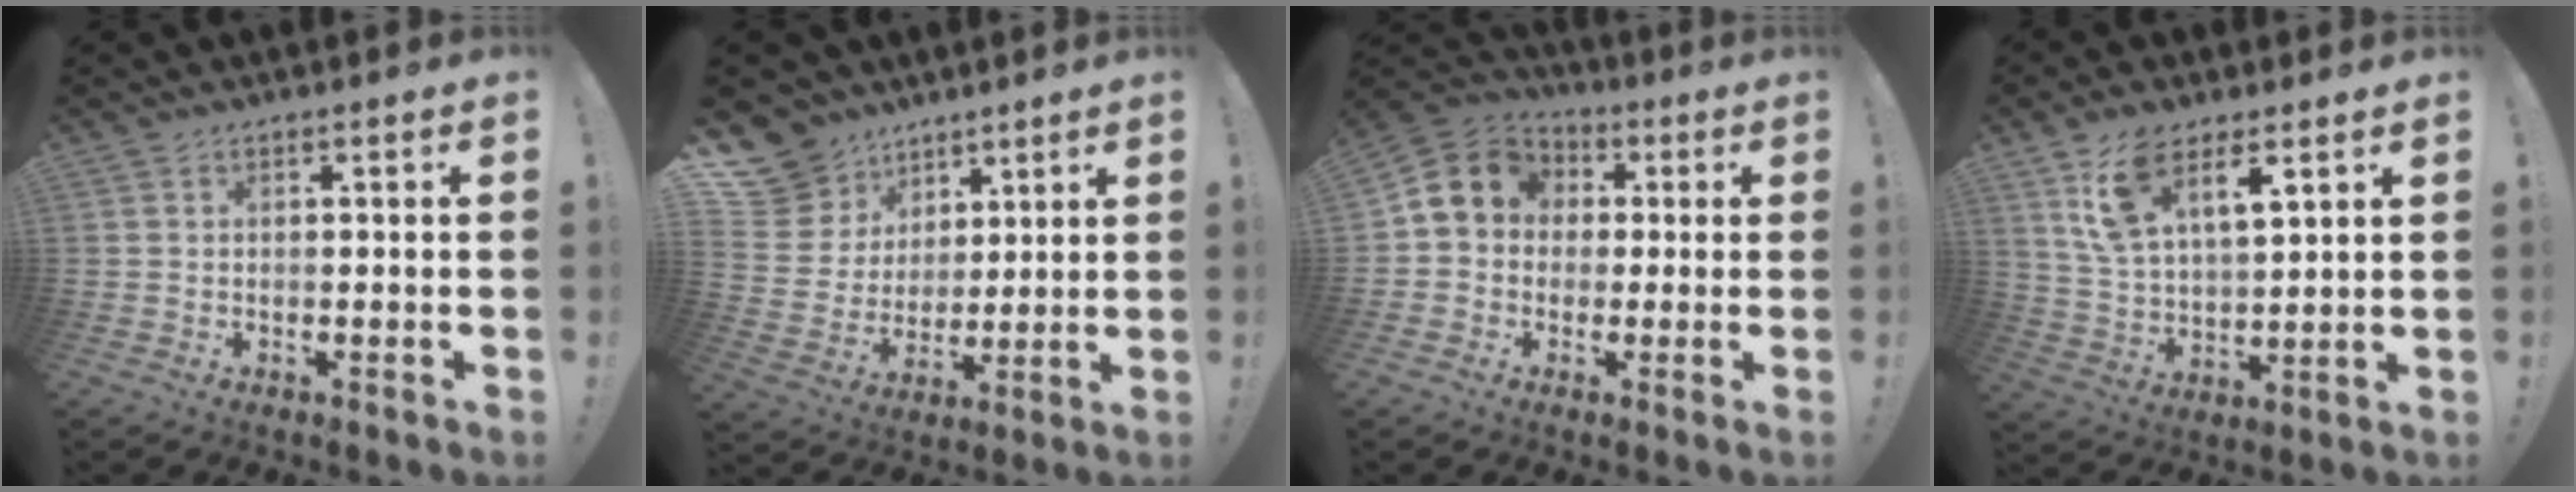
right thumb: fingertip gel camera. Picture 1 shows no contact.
{"total": 11.5, "force": [7.2, 8.8, 1.9], "torque": [-0.042, -0.054, 0.152]}
{"total": 9.8, "force": [1.4, 8.5, 4.7], "torque": [-0.077, 0.010, 0.033]}
{"total": 11.9, "force": [7.7, 5.1, 7.5], "torque": [-0.135, -0.031, 0.143]}